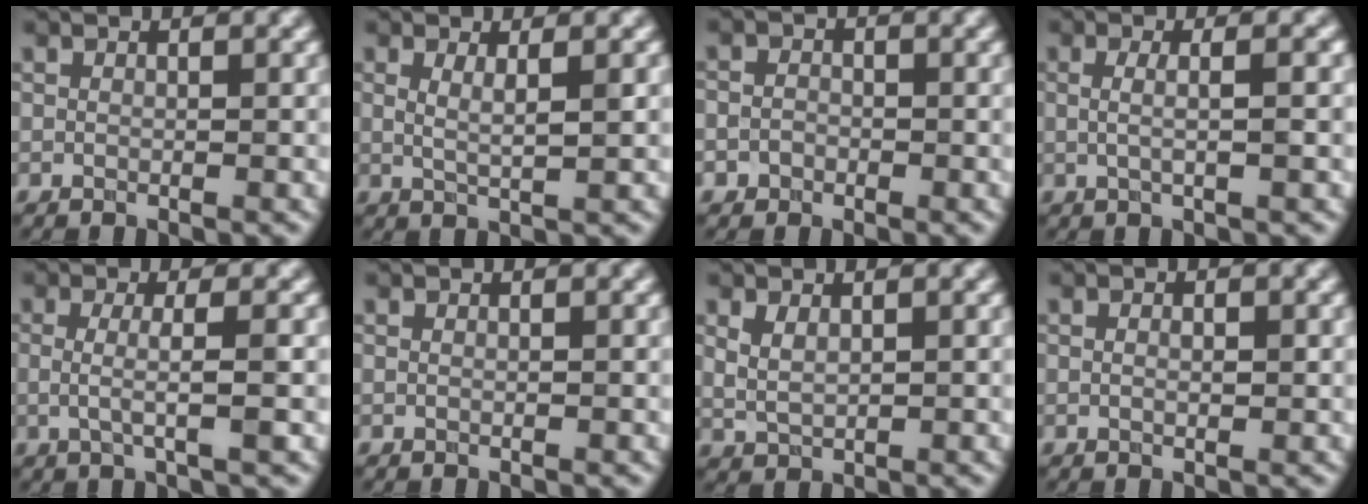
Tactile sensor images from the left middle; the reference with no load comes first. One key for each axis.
{"total": 2.1, "fx": 0.7, "fy": 0.6, "fz": 1.9, "tx": -0.027, "ty": -0.006, "tz": 0.011}
{"total": 1.7, "fx": -0.5, "fy": 1.5, "fz": 0.5, "tx": 0.017, "ty": 0.003, "tz": -0.016}
{"total": 3.3, "fx": 0.6, "fy": 1.3, "fz": 3.0, "tx": -0.035, "ty": 0.002, "tz": -0.009}
{"total": 3.2, "fx": -0.2, "fy": 0.7, "fz": 3.1, "tx": -0.055, "ty": -0.009, "tz": -0.005}
{"total": 0.0}
{"total": 1.9, "fx": 0.8, "fy": 1.1, "fz": 1.3, "tx": -0.031, "ty": -0.003, "tz": 0.022}
{"total": 1.1, "fx": 0.1, "fy": 0.6, "fz": 1.0, "tx": -0.014, "ty": -0.003, "tz": 0.002}